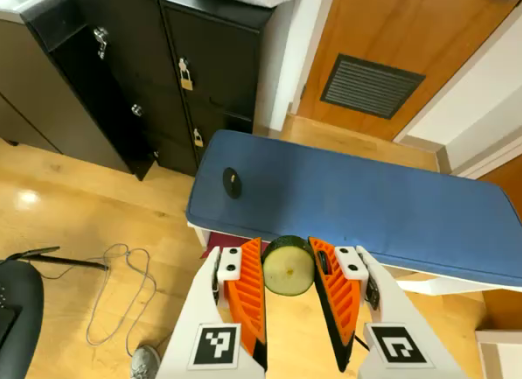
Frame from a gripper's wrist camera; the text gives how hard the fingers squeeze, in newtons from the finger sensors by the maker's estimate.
{"total": 10.0, "left": 10.0, "right": 10.1}